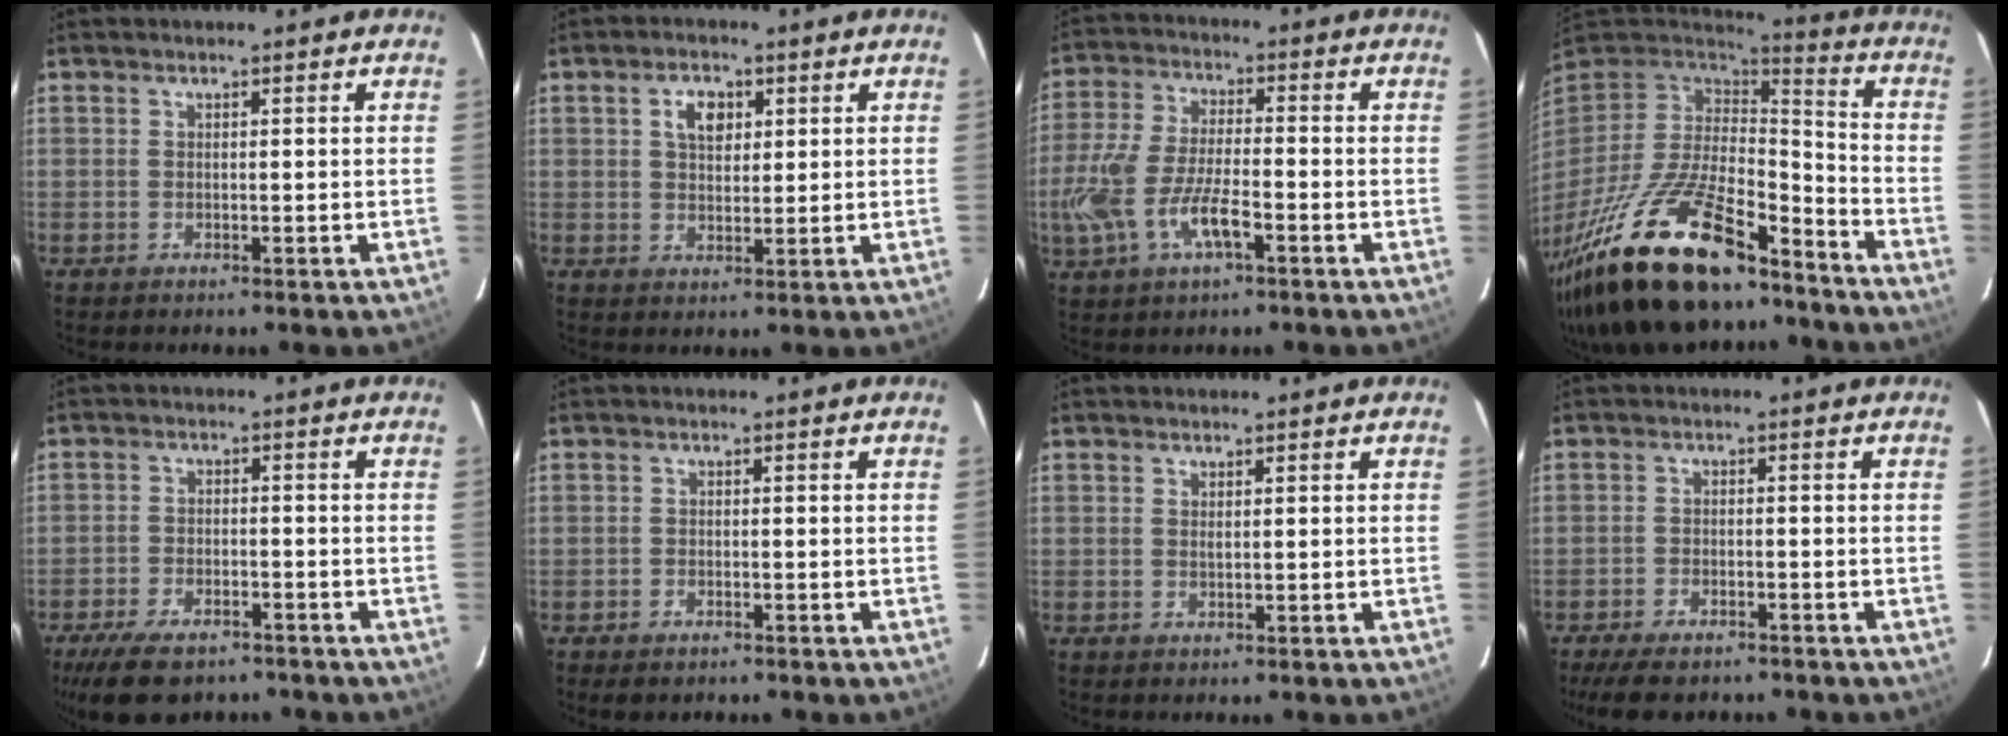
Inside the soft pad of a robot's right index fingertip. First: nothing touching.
{"total": 4.6, "force": [1.7, 3.0, 3.1], "torque": [-0.049, 0.012, 0.032]}
{"total": 13.6, "force": [-5.1, 5.0, 11.6], "torque": [-0.256, -0.010, -0.096]}
{"total": 31.3, "force": [-21.4, 11.4, 19.9], "torque": [-0.395, -0.045, -0.345]}
{"total": 11.4, "force": [-8.5, 4.9, 5.7], "torque": [-0.136, -0.017, -0.141]}
{"total": 2.3, "force": [-1.7, 1.2, 1.0], "torque": [-0.024, -0.004, -0.028]}
{"total": 0.5, "force": [0.4, 0.2, 0.4], "torque": [-0.007, 0.001, 0.007]}
{"total": 8.4, "force": [-6.7, 3.1, 3.9], "torque": [-0.097, -0.017, -0.110]}